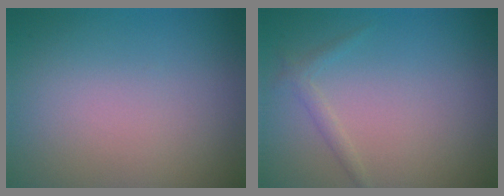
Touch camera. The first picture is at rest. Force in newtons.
{"total": 1.1, "press": 1.1, "slide": 0.1}